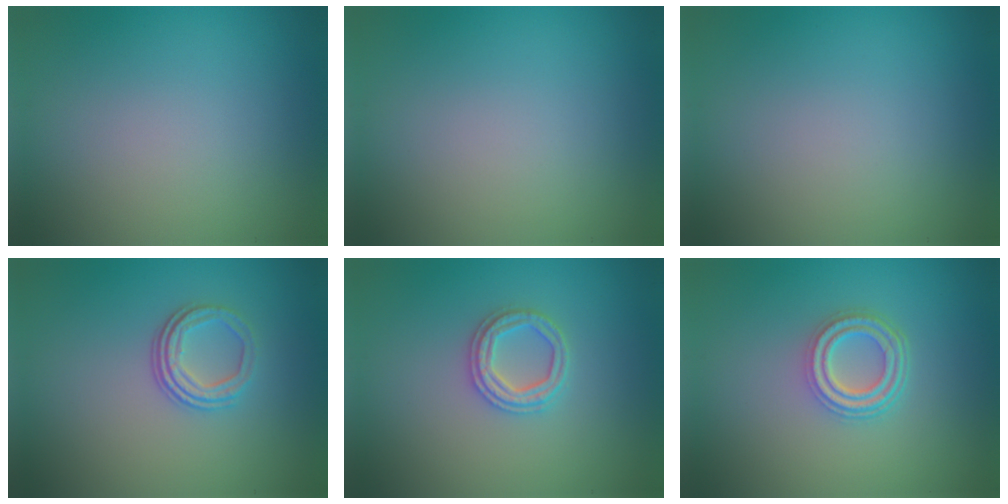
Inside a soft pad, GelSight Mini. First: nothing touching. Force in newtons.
{"total": 0.0}
{"total": 0.0}
{"total": 3.4, "press": 2.3, "slide": 2.4}
{"total": 2.4, "press": 2.4, "slide": 0.4}
{"total": 4.0, "press": 3.1, "slide": 2.5}